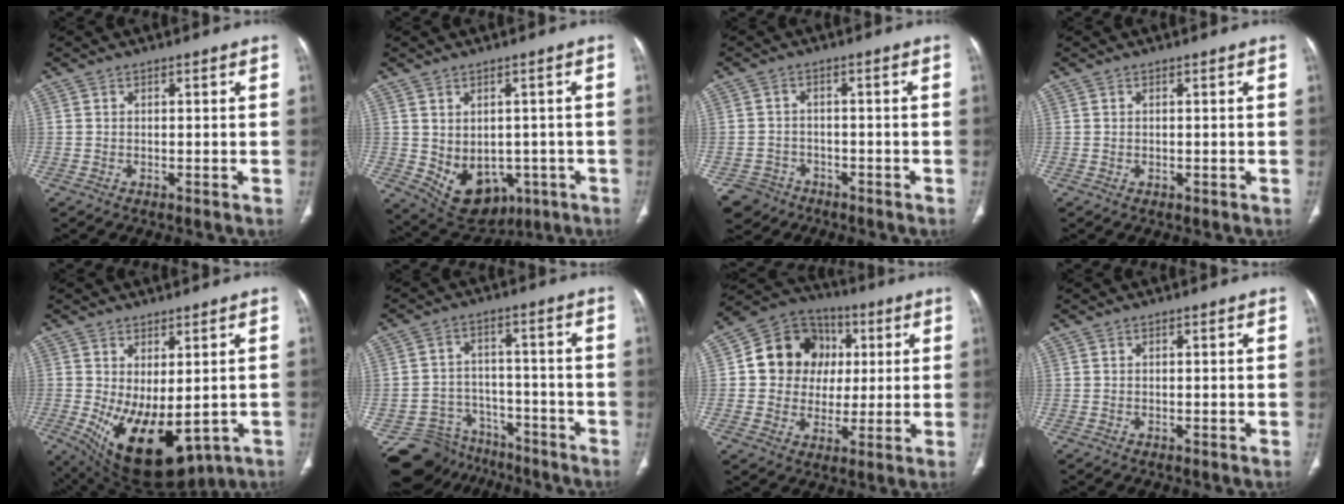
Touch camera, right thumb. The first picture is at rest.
{"total": 11.8, "force": [-3.2, 8.8, 7.2], "torque": [-0.084, 0.009, -0.018]}
{"total": 5.4, "force": [-3.3, 4.2, 0.4], "torque": [-0.005, 0.023, -0.053]}
{"total": 0.0}
{"total": 15.8, "force": [-3.5, 8.0, 13.2], "torque": [-0.210, -0.018, -0.020]}
{"total": 12.7, "force": [-10.0, 7.8, -0.1], "torque": [0.001, 0.086, -0.147]}
{"total": 14.6, "force": [2.3, 13.0, 6.2], "torque": [-0.062, 0.013, 0.037]}
{"total": 0.0}